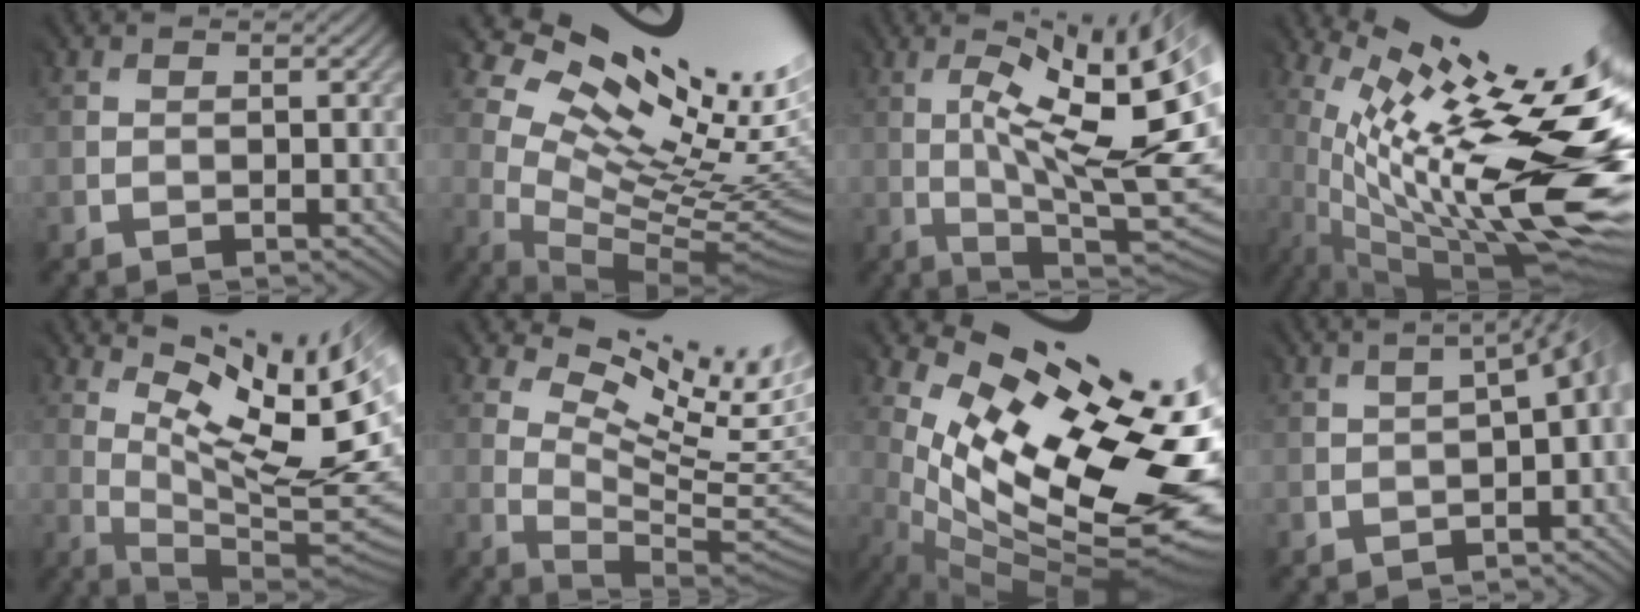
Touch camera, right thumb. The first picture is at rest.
{"total": 15.7, "force": [7.8, 5.5, 12.5], "torque": [-0.212, 0.010, 0.148]}
{"total": 15.5, "force": [0.8, 4.1, 14.9], "torque": [-0.216, 0.014, 0.031]}
{"total": 18.3, "force": [0.8, 4.7, 17.6], "torque": [-0.282, -0.012, 0.037]}
{"total": 11.2, "force": [4.8, 1.9, 9.9], "torque": [-0.176, -0.004, 0.109]}
{"total": 10.7, "force": [6.3, 3.4, 7.9], "torque": [-0.153, 0.000, 0.110]}
{"total": 14.1, "force": [2.8, 5.7, 12.6], "torque": [-0.208, -0.010, 0.077]}
{"total": 4.8, "force": [-2.0, 1.6, 4.1], "torque": [-0.031, -0.003, -0.021]}